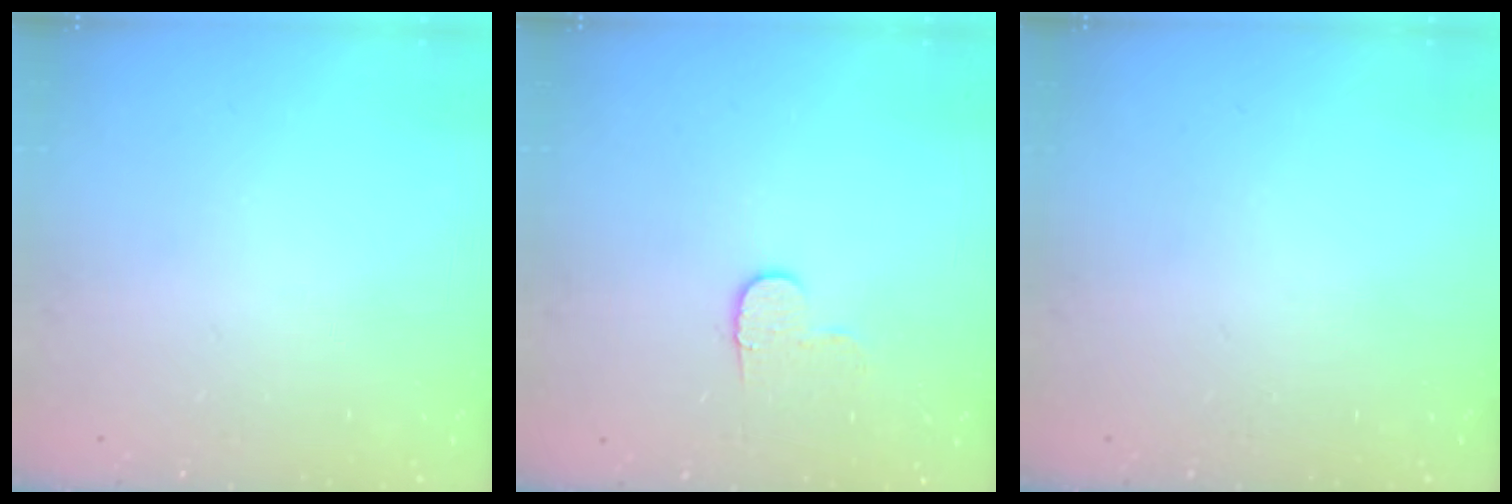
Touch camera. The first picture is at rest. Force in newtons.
{"total": 4.9, "press": 4.9, "slide": 0.5}
{"total": 0.0}